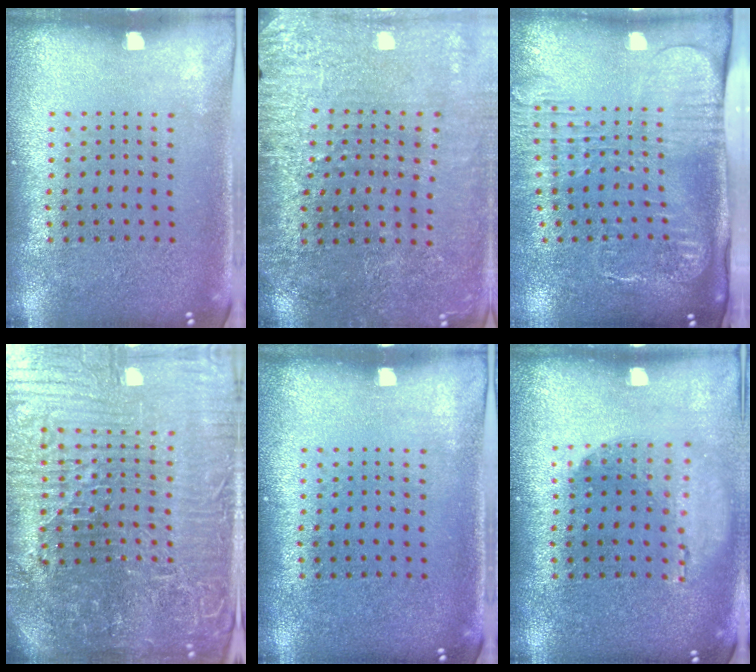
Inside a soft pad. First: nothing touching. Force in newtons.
{"total": 2.9, "press": 2.9, "slide": 0.3}
{"total": 2.6, "press": 2.0, "slide": 1.7}
{"total": 7.7, "press": 6.8, "slide": 3.7}
{"total": 0.0}
{"total": 1.1, "press": 1.1, "slide": 0.2}